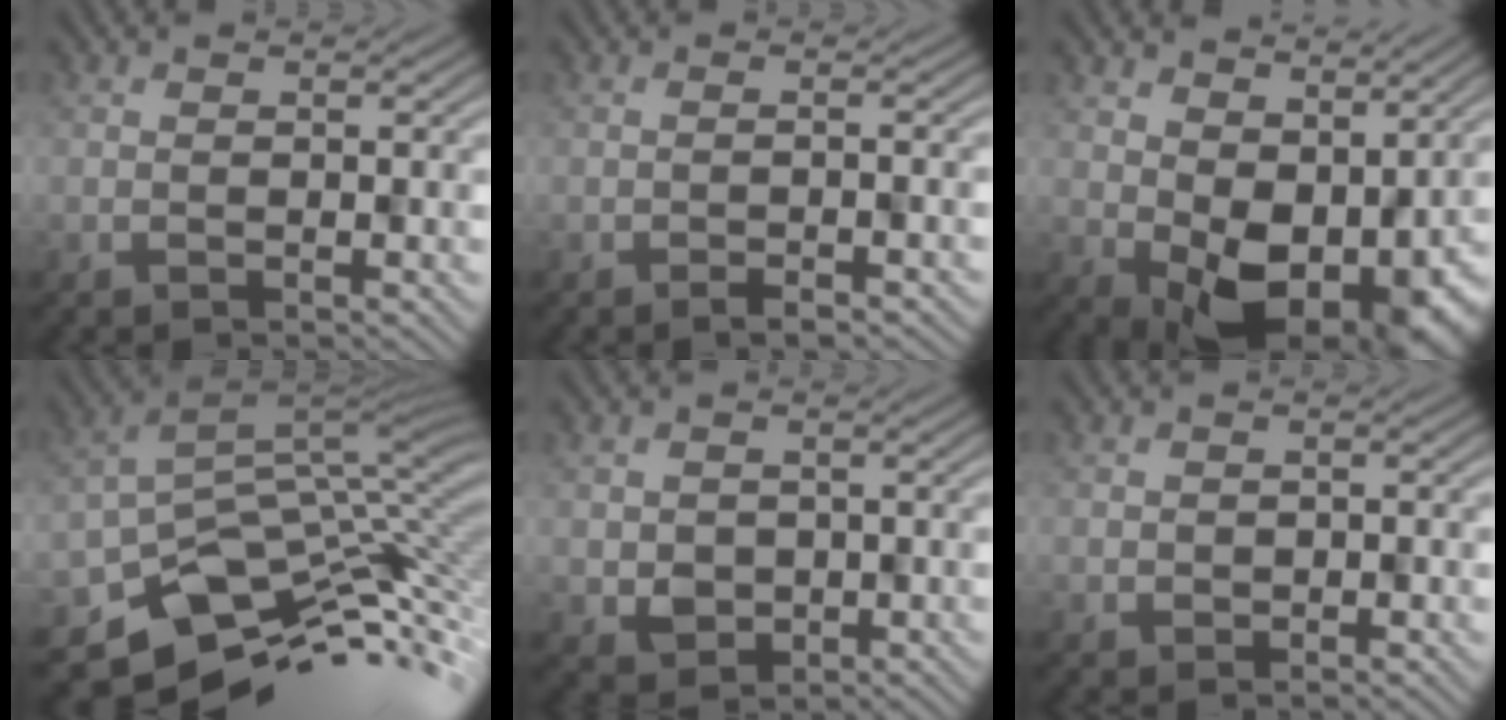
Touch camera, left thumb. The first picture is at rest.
{"total": 1.3, "force": [-1.3, -0.1, 0.3], "torque": [-0.002, 0.006, -0.024]}
{"total": 8.8, "force": [0.5, 6.3, 6.1], "torque": [-0.097, -0.042, 0.032]}
{"total": 8.7, "force": [-5.1, 4.7, 5.2], "torque": [-0.098, -0.024, -0.082]}
{"total": 2.8, "force": [0.2, 2.8, -0.2], "torque": [0.003, -0.017, 0.002]}
{"total": 1.6, "force": [-0.4, 1.5, 0.2], "torque": [0.006, -0.005, -0.004]}